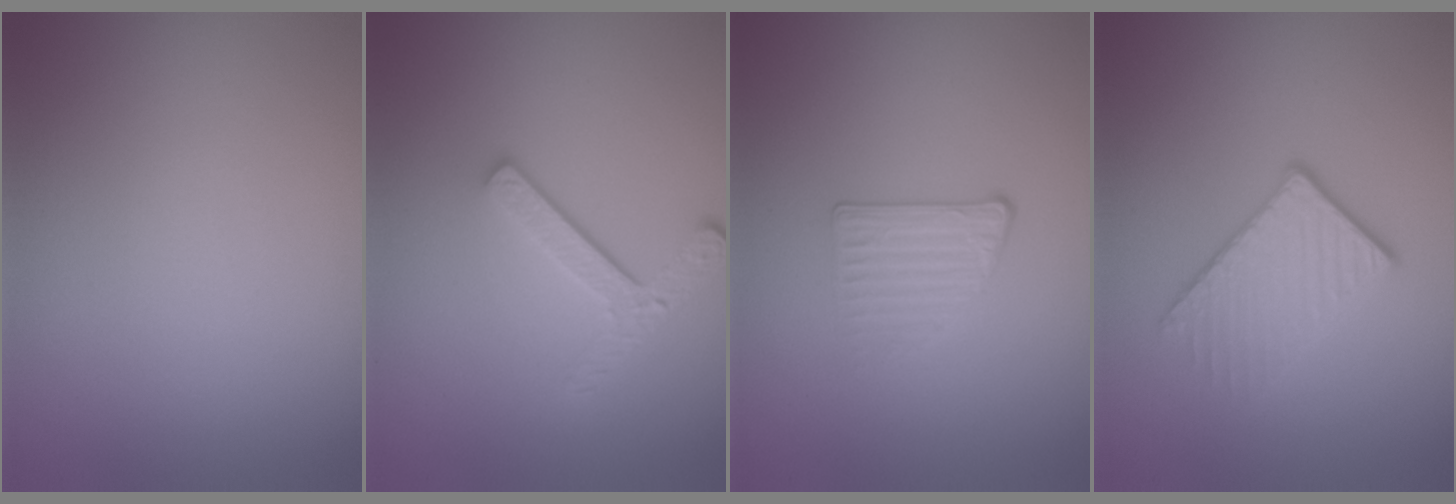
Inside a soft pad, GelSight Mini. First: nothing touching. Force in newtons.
{"total": 3.5, "press": 2.6, "slide": 2.3}
{"total": 1.6, "press": 1.1, "slide": 1.1}
{"total": 3.3, "press": 2.7, "slide": 1.8}